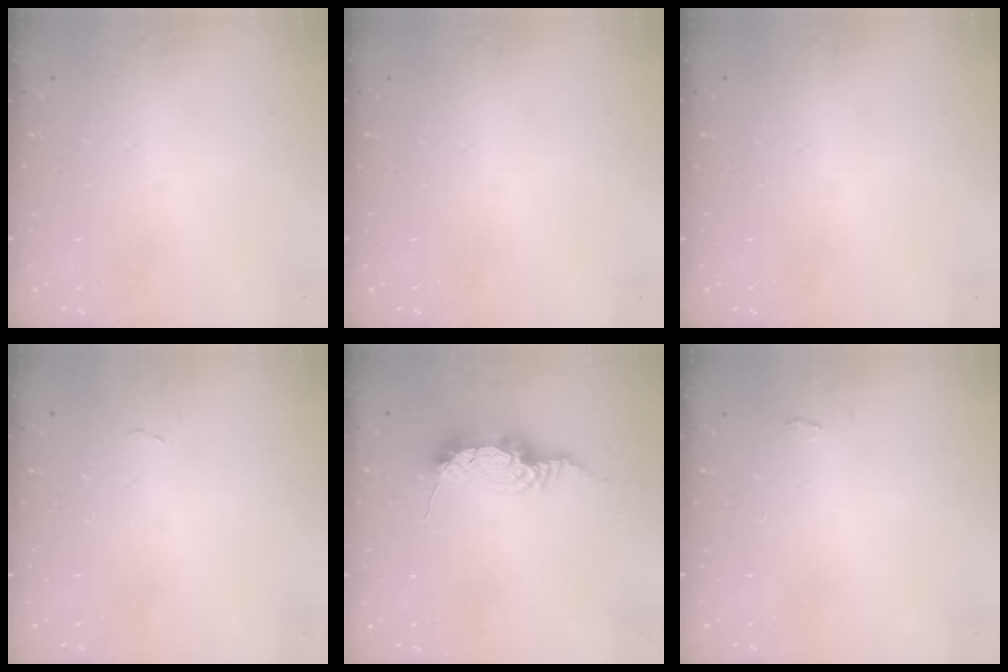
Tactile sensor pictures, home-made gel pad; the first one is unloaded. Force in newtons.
{"total": 0.0}
{"total": 0.0}
{"total": 2.7, "press": 2.3, "slide": 1.4}
{"total": 9.1, "press": 9.0, "slide": 1.0}
{"total": 2.7, "press": 2.7, "slide": 0.3}